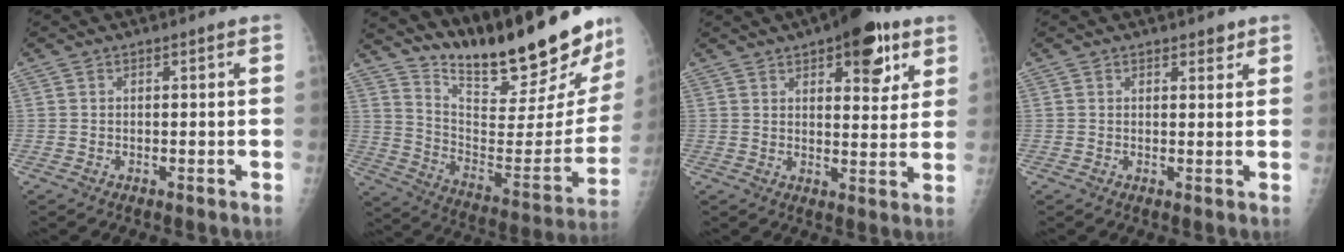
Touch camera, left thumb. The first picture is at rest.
{"total": 28.0, "force": [23.2, 5.5, 14.8], "torque": [-0.200, -0.144, 0.346]}
{"total": 12.3, "force": [6.8, 5.2, 8.9], "torque": [-0.080, -0.024, 0.088]}
{"total": 1.9, "force": [1.5, 0.9, 0.7], "torque": [0.006, -0.009, 0.017]}